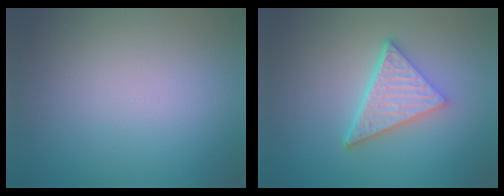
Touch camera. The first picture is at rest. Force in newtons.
{"total": 5.1, "press": 3.8, "slide": 3.5}